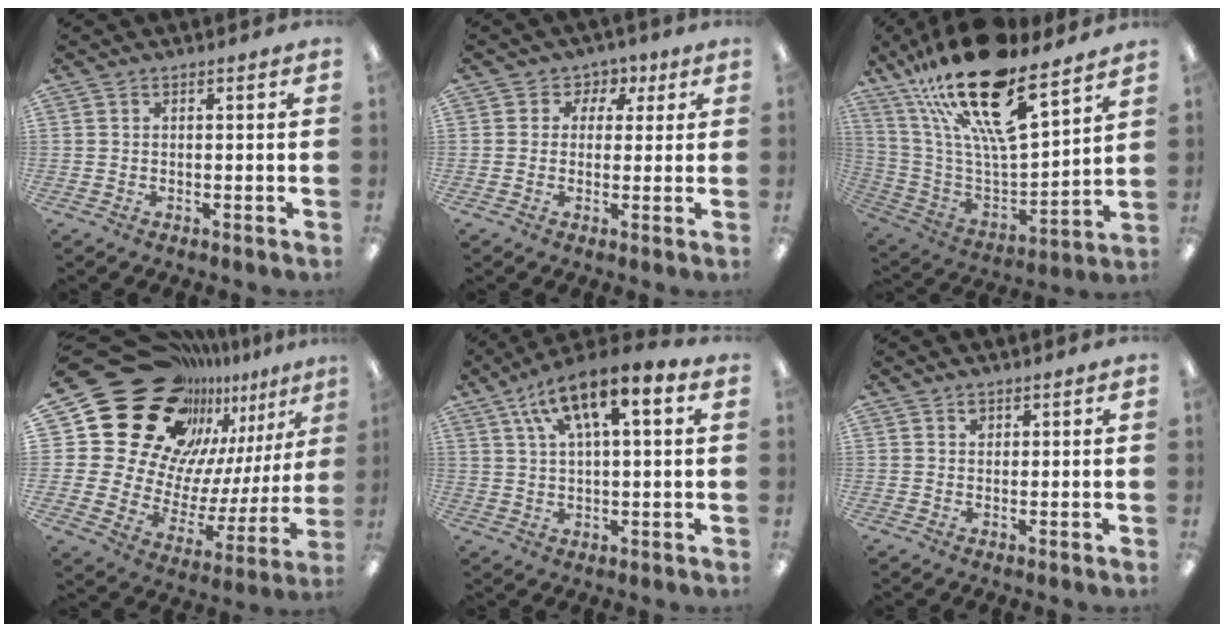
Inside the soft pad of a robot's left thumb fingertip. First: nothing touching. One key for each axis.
{"total": 4.0, "fx": 0.5, "fy": 3.8, "fz": 0.9, "tx": -0.014, "ty": 0.002, "tz": 0.005}
{"total": 25.8, "fx": 17.5, "fy": 8.4, "fz": 17.1, "tx": -0.302, "ty": -0.103, "tz": 0.301}
{"total": 25.9, "fx": 18.4, "fy": 15.1, "fz": 10.3, "tx": -0.165, "ty": -0.157, "tz": 0.362}
{"total": 11.6, "fx": 6.3, "fy": 3.8, "fz": 9.0, "tx": -0.163, "ty": -0.016, "tz": 0.112}
{"total": 1.5, "fx": 1.0, "fy": 1.0, "fz": 0.5, "tx": -0.003, "ty": -0.002, "tz": 0.017}